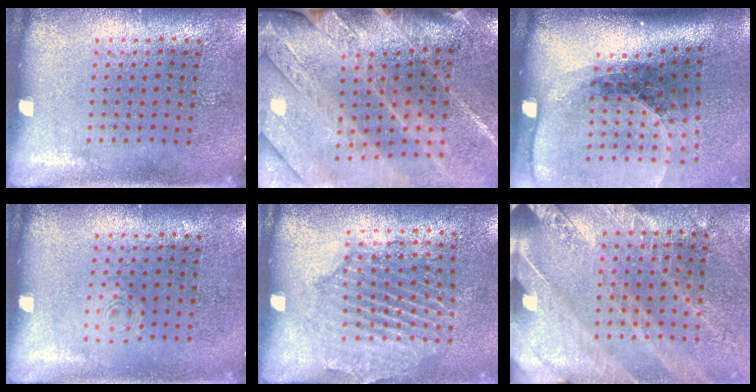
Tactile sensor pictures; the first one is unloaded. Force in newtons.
{"total": 4.0, "press": 3.4, "slide": 2.2}
{"total": 2.6, "press": 1.9, "slide": 1.8}
{"total": 0.7, "press": 0.7, "slide": 0.1}
{"total": 1.6, "press": 1.6, "slide": 0.2}
{"total": 2.5, "press": 2.5, "slide": 0.4}